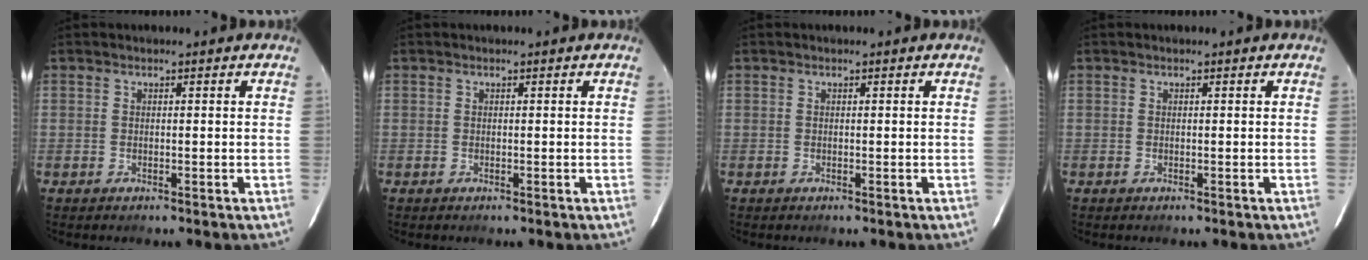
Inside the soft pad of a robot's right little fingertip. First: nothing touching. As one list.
[{"total": 0.0}, {"total": 0.0}, {"total": 0.0}]